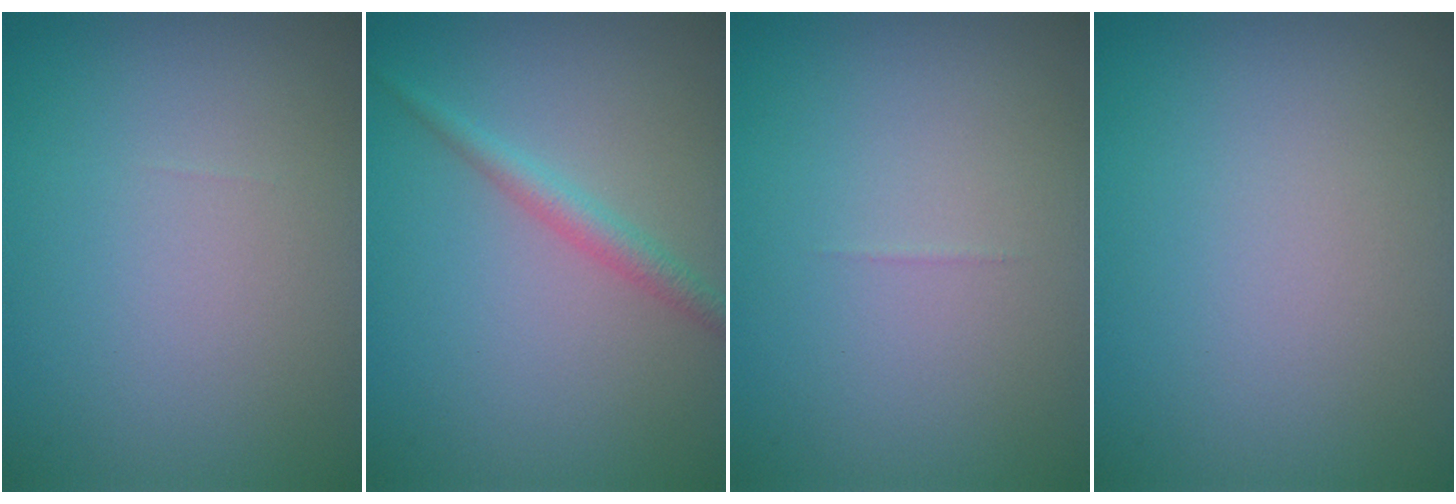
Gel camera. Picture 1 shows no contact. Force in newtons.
{"total": 1.8, "press": 1.8, "slide": 0.1}
{"total": 0.0}
{"total": 0.0}